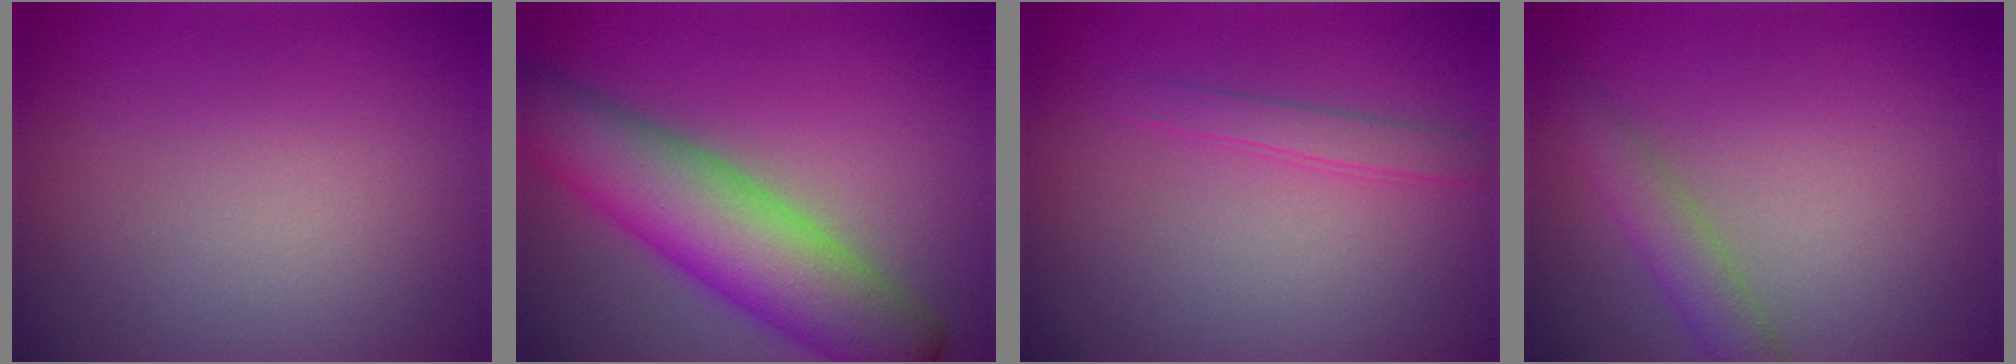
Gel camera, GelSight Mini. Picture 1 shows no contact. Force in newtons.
{"total": 9.4, "press": 9.4, "slide": 0.3}
{"total": 1.6, "press": 1.6, "slide": 0.1}
{"total": 2.5, "press": 2.5, "slide": 0.1}